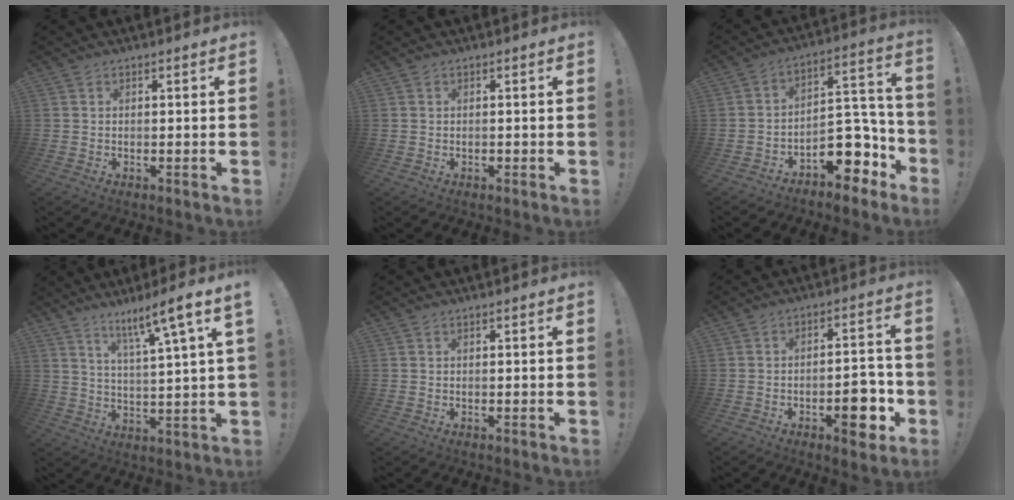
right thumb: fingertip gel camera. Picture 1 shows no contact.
{"total": 0.5, "force": [-0.2, 0.5, -0.1], "torque": [-0.001, 0.002, -0.002]}
{"total": 15.0, "force": [-7.4, 9.2, 9.2], "torque": [-0.083, 0.048, -0.107]}
{"total": 10.3, "force": [6.1, -0.1, 8.4], "torque": [-0.129, -0.040, 0.084]}
{"total": 0.0}
{"total": 11.2, "force": [-4.3, 5.1, 9.0], "torque": [-0.092, 0.017, -0.069]}